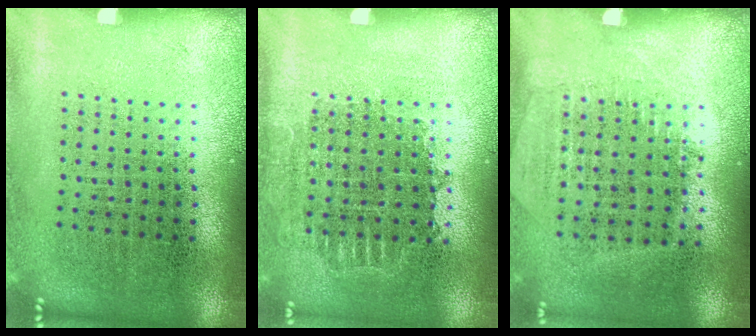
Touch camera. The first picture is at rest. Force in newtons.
{"total": 0.9, "press": 0.8, "slide": 0.3}
{"total": 1.2, "press": 1.1, "slide": 0.5}